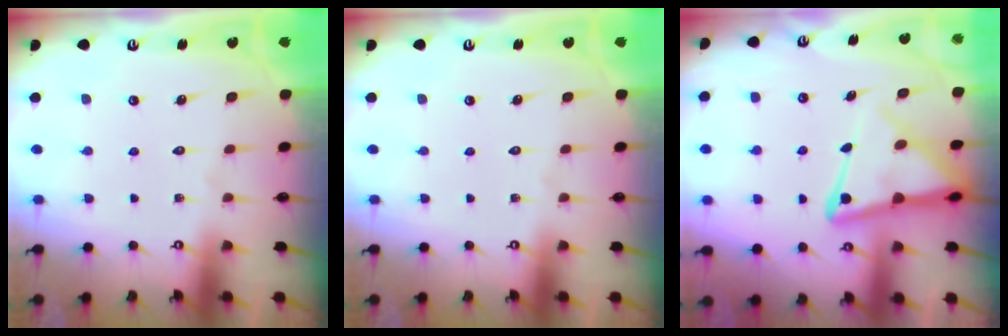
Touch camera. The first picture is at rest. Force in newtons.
{"total": 0.0}
{"total": 11.1, "press": 11.1, "slide": 1.1}